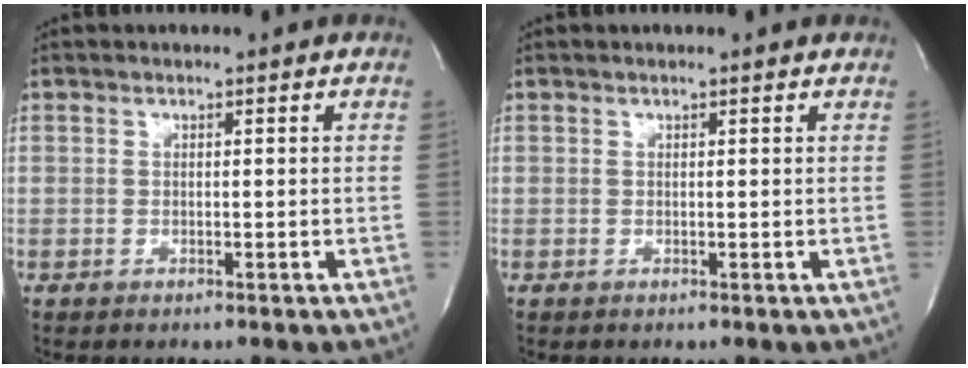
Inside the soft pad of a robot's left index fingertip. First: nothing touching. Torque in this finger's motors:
{"motor_torque": [0.22, -0.01, -0.02, -0.01]}